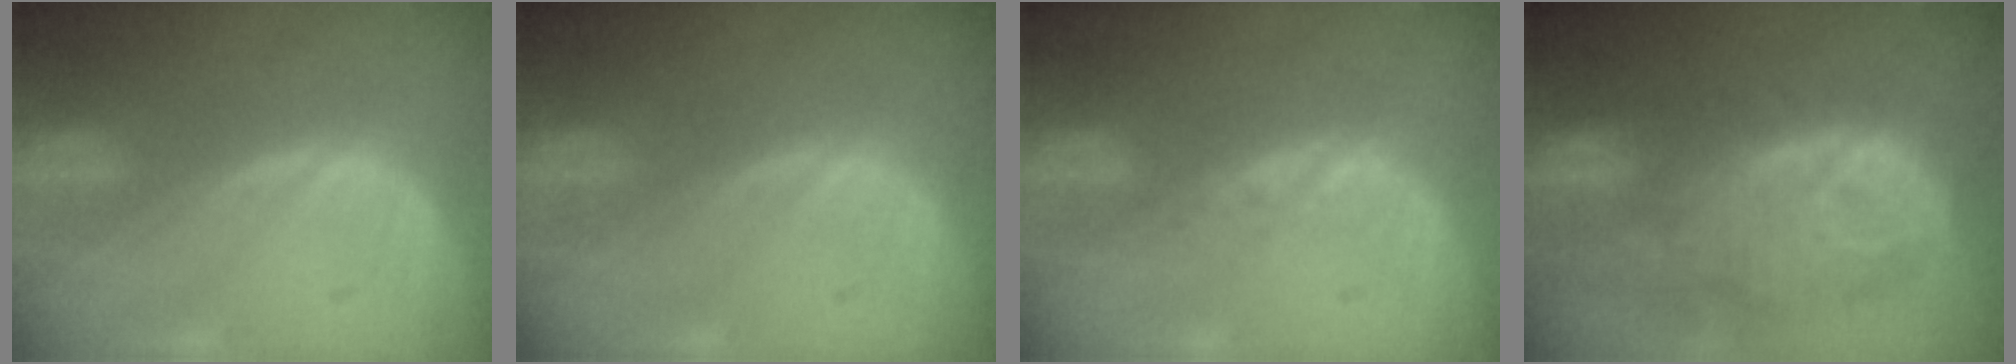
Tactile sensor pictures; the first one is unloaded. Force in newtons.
{"total": 0.0}
{"total": 1.0, "press": 1.0, "slide": 0.2}
{"total": 13.0, "press": 11.3, "slide": 6.3}